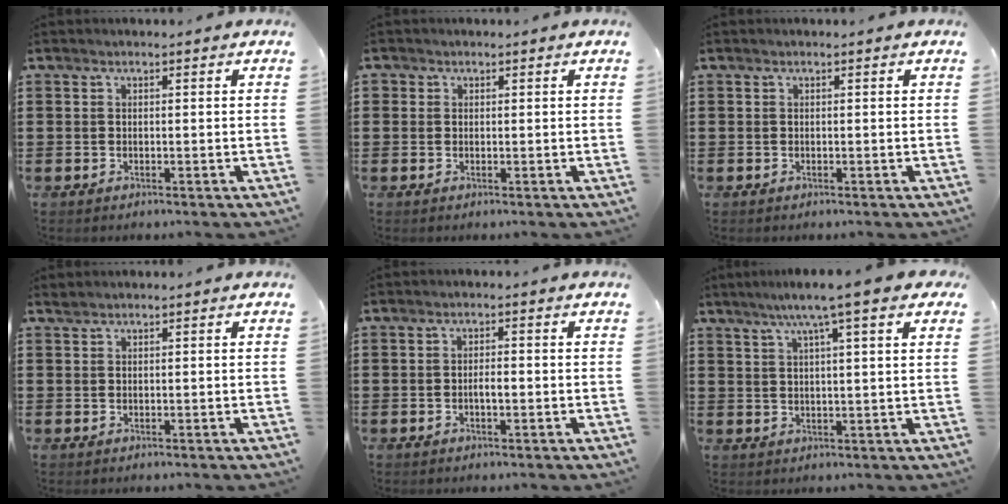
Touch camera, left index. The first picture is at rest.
{"total": 0.7, "force": [0.2, 0.7, 0.1], "torque": [-0.004, 0.006, 0.003]}
{"total": 0.0}
{"total": 0.5, "force": [0.5, 0.0, 0.2], "torque": [-0.006, -0.001, 0.011]}
{"total": 1.7, "force": [-0.5, 0.5, 1.6], "torque": [-0.030, 0.003, -0.009]}
{"total": 6.8, "force": [4.7, 0.1, 5.0], "torque": [-0.109, -0.004, 0.078]}